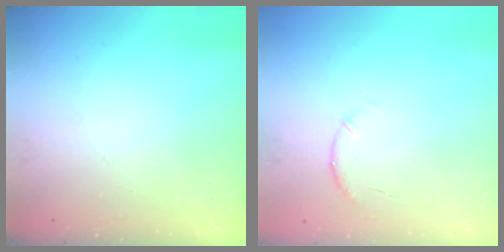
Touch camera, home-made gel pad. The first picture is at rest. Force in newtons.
{"total": 5.7, "press": 5.6, "slide": 1.3}